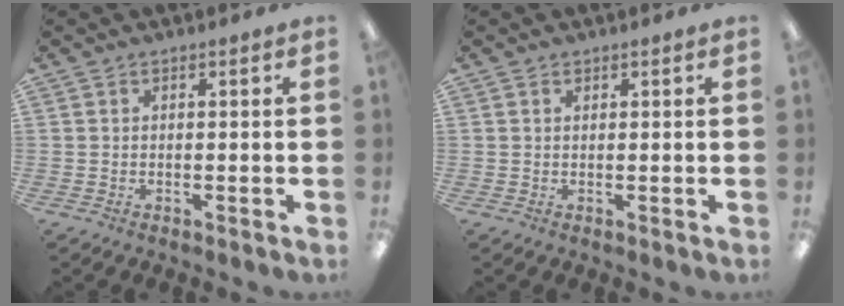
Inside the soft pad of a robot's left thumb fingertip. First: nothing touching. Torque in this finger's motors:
{"motor_torque": [0.00, -0.17, -0.42, 0.06, 0.03]}